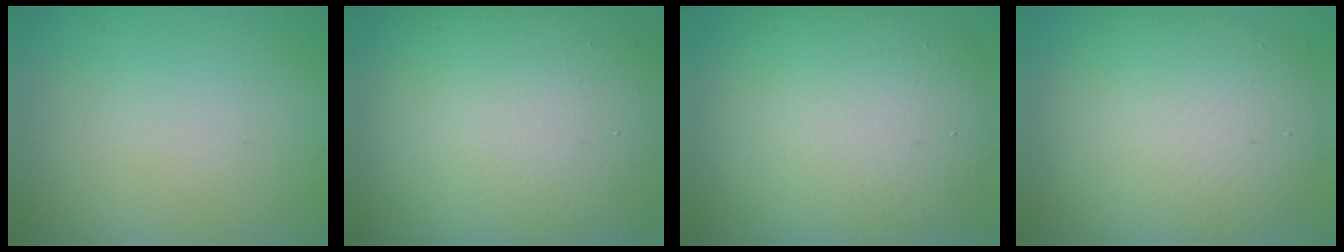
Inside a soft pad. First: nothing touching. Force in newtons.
{"total": 17.3, "press": 17.3, "slide": 1.4}
{"total": 12.8, "press": 12.8, "slide": 0.9}
{"total": 8.8, "press": 8.8, "slide": 0.9}